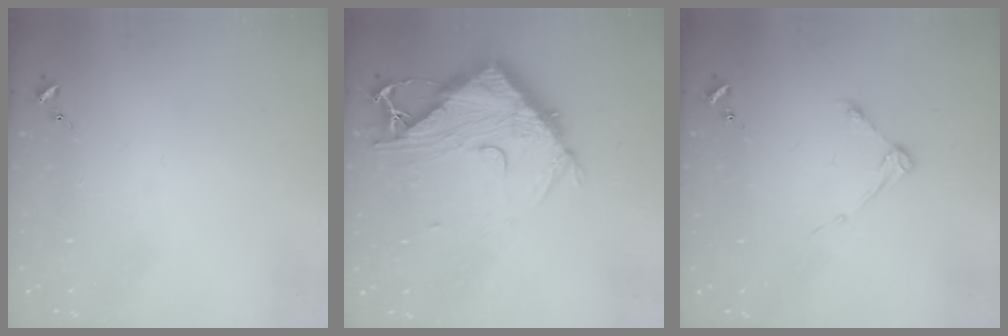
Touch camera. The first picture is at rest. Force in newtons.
{"total": 13.2, "press": 13.1, "slide": 1.4}
{"total": 4.3, "press": 4.3, "slide": 0.6}